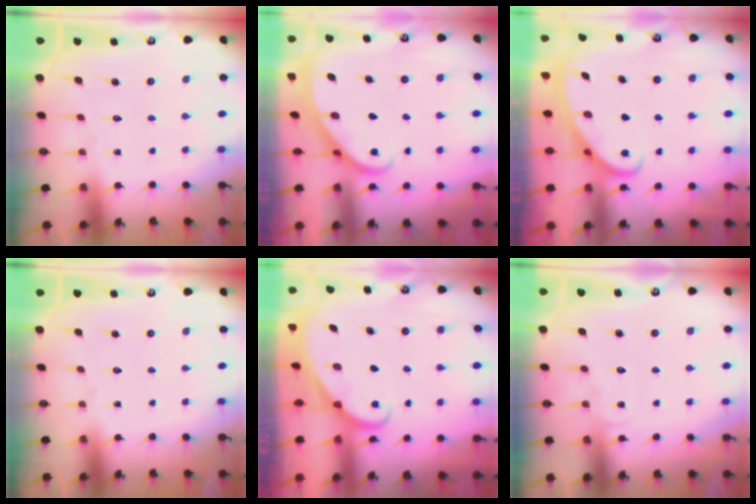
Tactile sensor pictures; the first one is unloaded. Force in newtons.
{"total": 2.3, "press": 2.3, "slide": 0.1}
{"total": 3.0, "press": 2.9, "slide": 0.3}
{"total": 0.0}
{"total": 1.9, "press": 1.9, "slide": 0.1}
{"total": 5.6, "press": 5.5, "slide": 0.6}